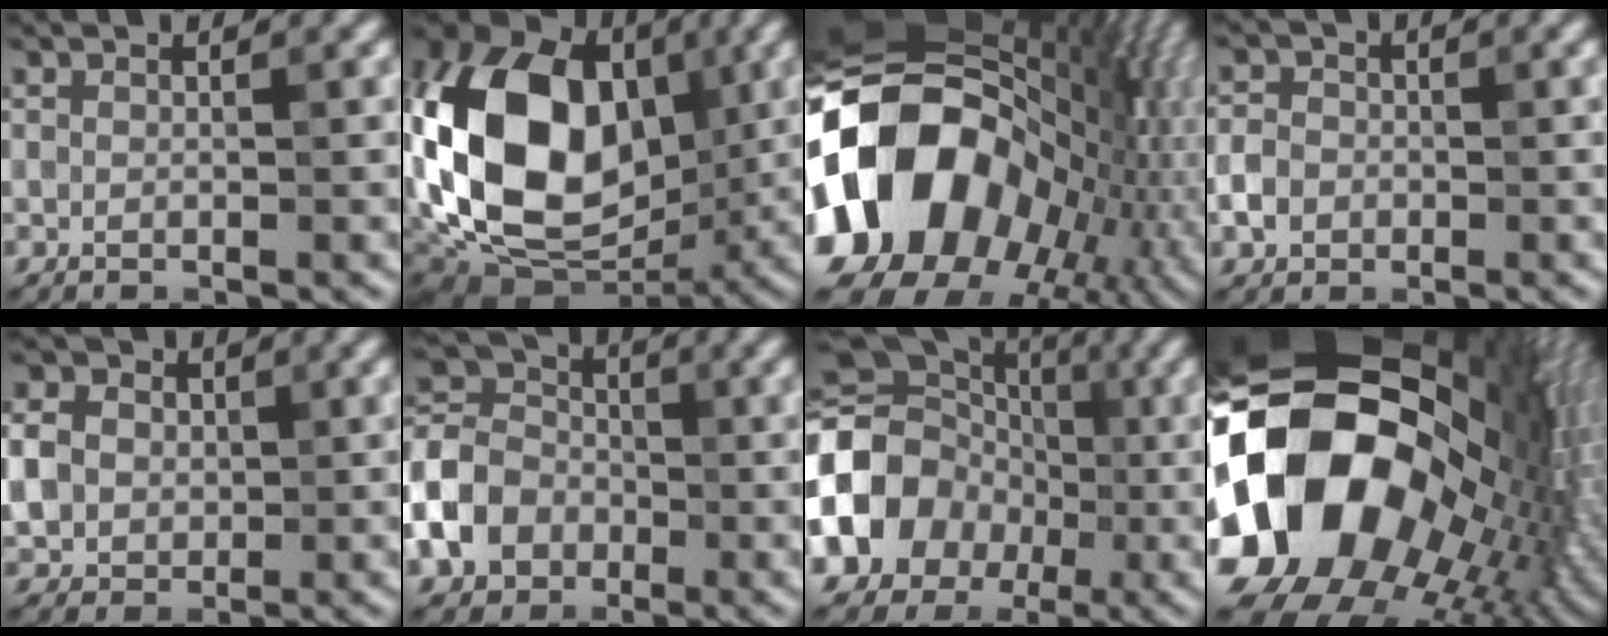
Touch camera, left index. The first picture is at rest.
{"total": 15.9, "force": [-0.2, 11.1, 11.4], "torque": [-0.208, 0.009, -0.028]}
{"total": 21.5, "force": [-3.5, 15.6, 14.4], "torque": [-0.305, -0.023, -0.051]}
{"total": 2.2, "force": [-0.7, 1.9, 0.9], "torque": [-0.013, 0.001, -0.018]}
{"total": 7.0, "force": [1.3, 5.9, 3.6], "torque": [-0.079, 0.026, 0.011]}
{"total": 7.9, "force": [-2.8, 6.3, 4.0], "torque": [-0.103, 0.004, -0.069]}
{"total": 9.5, "force": [-1.9, 8.0, 4.7], "torque": [-0.080, 0.003, -0.051]}
{"total": 22.5, "force": [-1.5, 16.6, 15.1], "torque": [-0.306, 0.000, -0.027]}